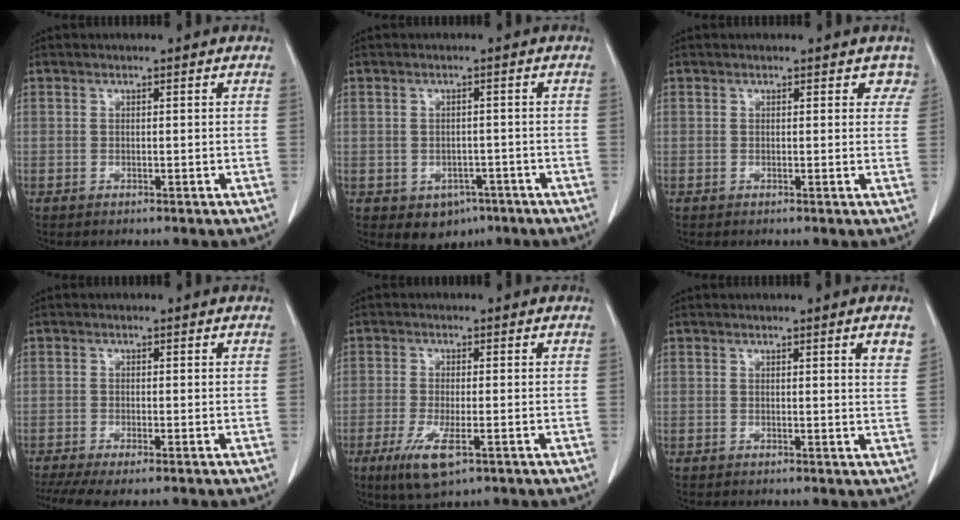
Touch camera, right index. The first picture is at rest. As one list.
[{"total": 3.2, "force": [-1.6, 2.6, 1.2], "torque": [-0.011, 0.004, -0.011]}, {"total": 2.5, "force": [1.9, 1.6, 0.6], "torque": [0.020, -0.002, 0.002]}, {"total": 5.4, "force": [-3.8, 1.0, 3.6], "torque": [-0.062, -0.009, -0.067]}, {"total": 6.7, "force": [-3.2, 1.6, 5.6], "torque": [-0.114, -0.019, -0.053]}, {"total": 2.7, "force": [1.5, -0.1, 2.2], "torque": [-0.030, -0.008, 0.014]}]